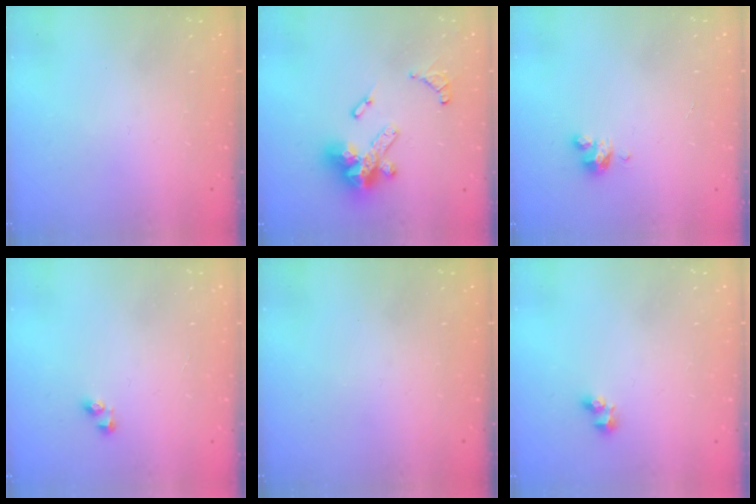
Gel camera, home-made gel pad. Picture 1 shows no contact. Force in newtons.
{"total": 16.2, "press": 16.1, "slide": 1.6}
{"total": 4.1, "press": 4.1, "slide": 0.3}
{"total": 2.5, "press": 2.5, "slide": 0.2}
{"total": 0.0}
{"total": 2.7, "press": 2.5, "slide": 1.0}